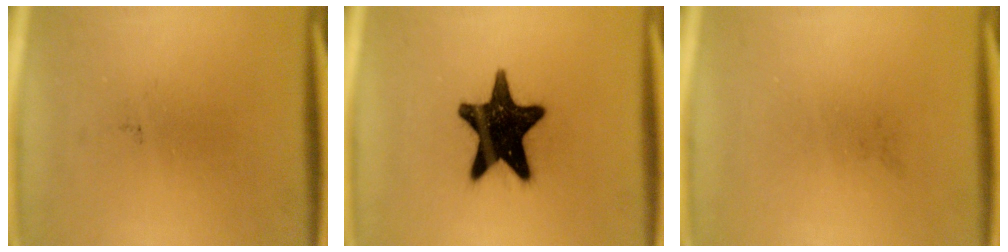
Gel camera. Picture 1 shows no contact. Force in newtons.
{"total": 17.9}
{"total": 0.0}